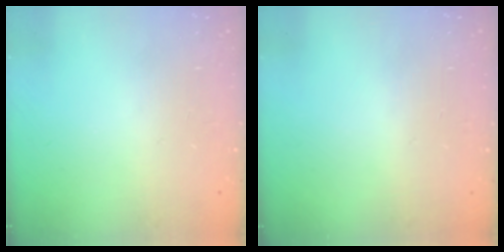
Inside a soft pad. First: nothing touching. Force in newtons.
{"total": 0.6, "press": 0.6, "slide": 0.2}